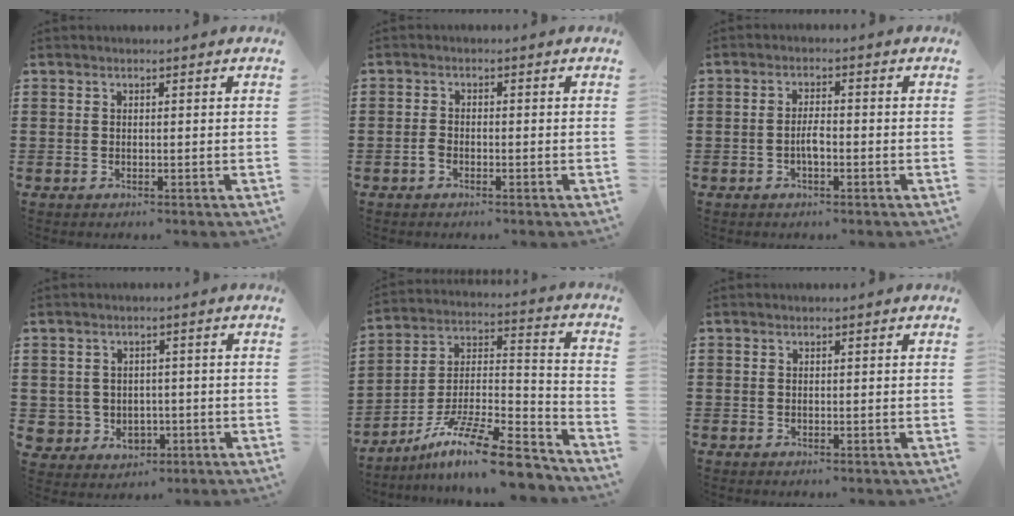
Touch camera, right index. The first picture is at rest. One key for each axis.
{"total": 1.6, "fx": -0.9, "fy": 0.6, "fz": 1.1, "tx": -0.030, "ty": -0.003, "tz": -0.020}
{"total": 2.9, "fx": -0.9, "fy": 0.9, "fz": 2.6, "tx": -0.057, "ty": 0.003, "tz": -0.020}
{"total": 3.6, "fx": -0.4, "fy": 3.5, "fz": 0.6, "tx": -0.028, "ty": 0.008, "tz": -0.008}
{"total": 13.5, "fx": -10.5, "fy": 2.1, "fz": 8.3, "tx": -0.137, "ty": 0.024, "tz": -0.194}
{"total": 0.0}